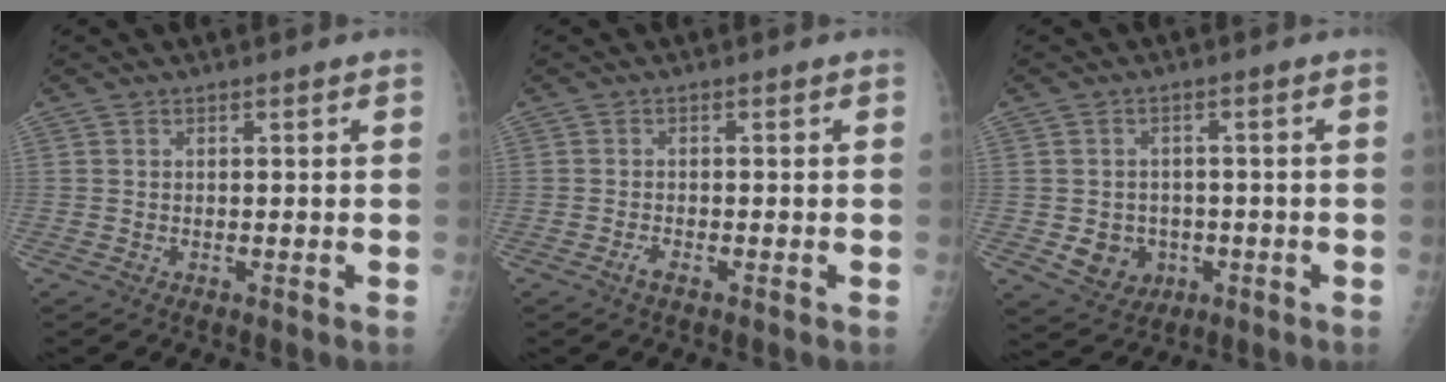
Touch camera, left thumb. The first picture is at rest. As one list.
[{"total": 1.3, "force": [-0.8, 0.4, 0.9], "torque": [-0.024, 0.000, -0.018]}, {"total": 6.2, "force": [-1.4, 5.5, 2.4], "torque": [-0.014, 0.007, -0.010]}]